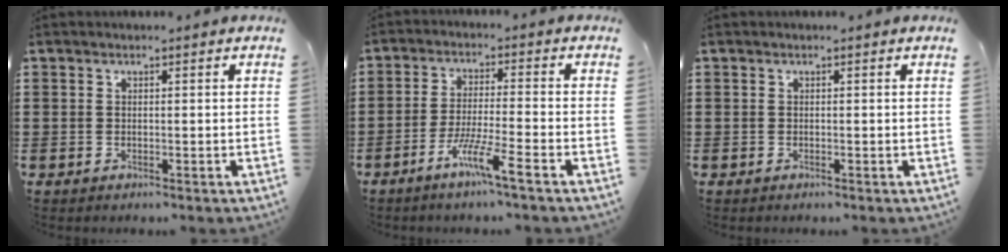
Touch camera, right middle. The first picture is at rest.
{"total": 6.7, "force": [-4.4, 0.1, 5.1], "torque": [-0.096, -0.009, -0.081]}
{"total": 0.0}